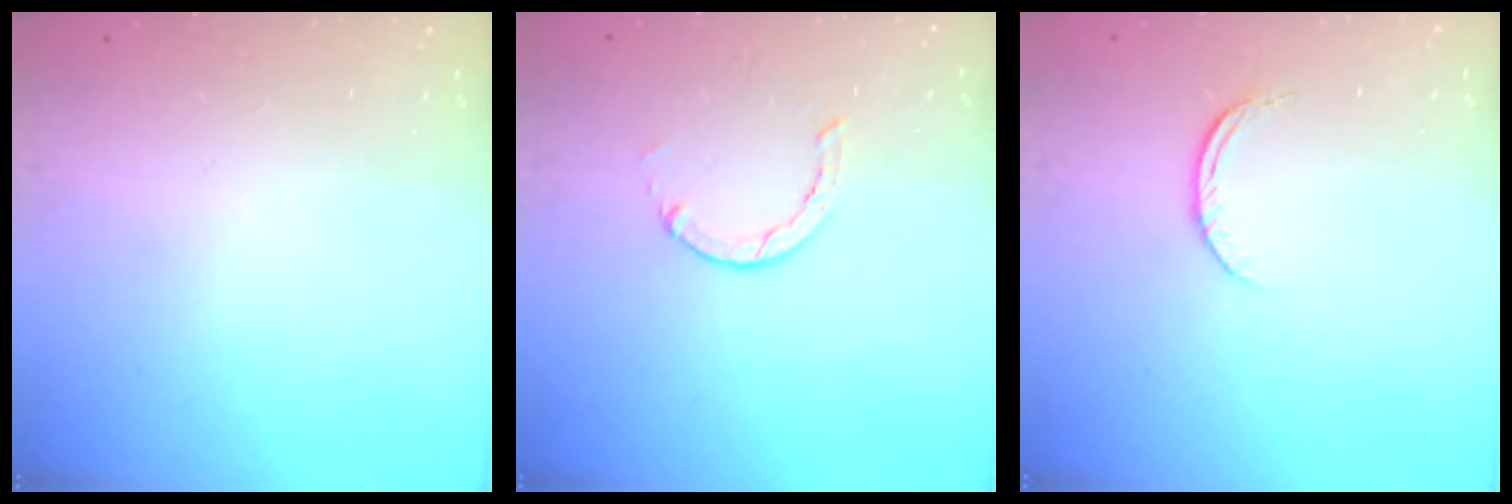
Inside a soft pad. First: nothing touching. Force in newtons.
{"total": 1.3, "press": 1.3, "slide": 0.3}
{"total": 4.9, "press": 4.9, "slide": 0.5}